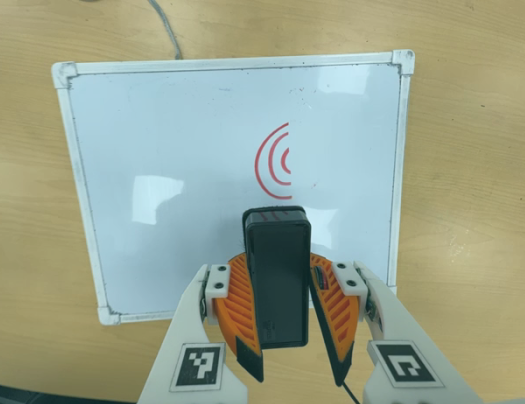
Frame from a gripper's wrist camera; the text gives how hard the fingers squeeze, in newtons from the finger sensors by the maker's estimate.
{"total": 10.9, "left": 10.3, "right": 11.4}